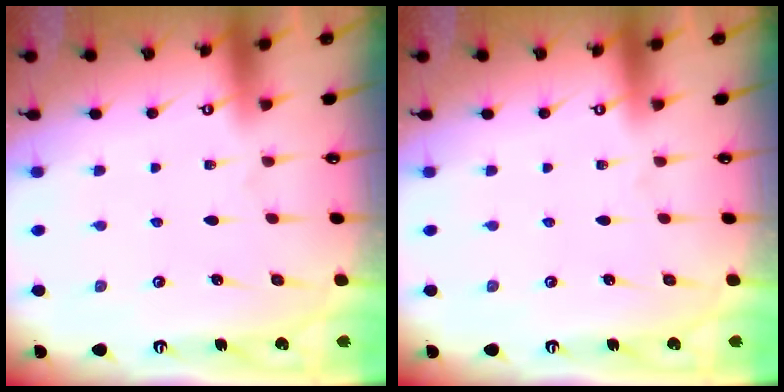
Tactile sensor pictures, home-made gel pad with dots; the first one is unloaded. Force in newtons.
{"total": 0.0}